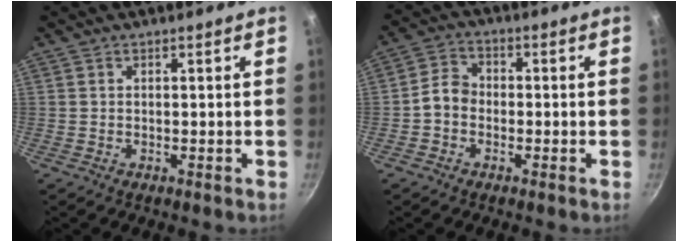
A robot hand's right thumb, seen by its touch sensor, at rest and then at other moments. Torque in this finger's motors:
{"motor_torque": [-0.54, 0.39, 0.68, -0.28, 0.02]}